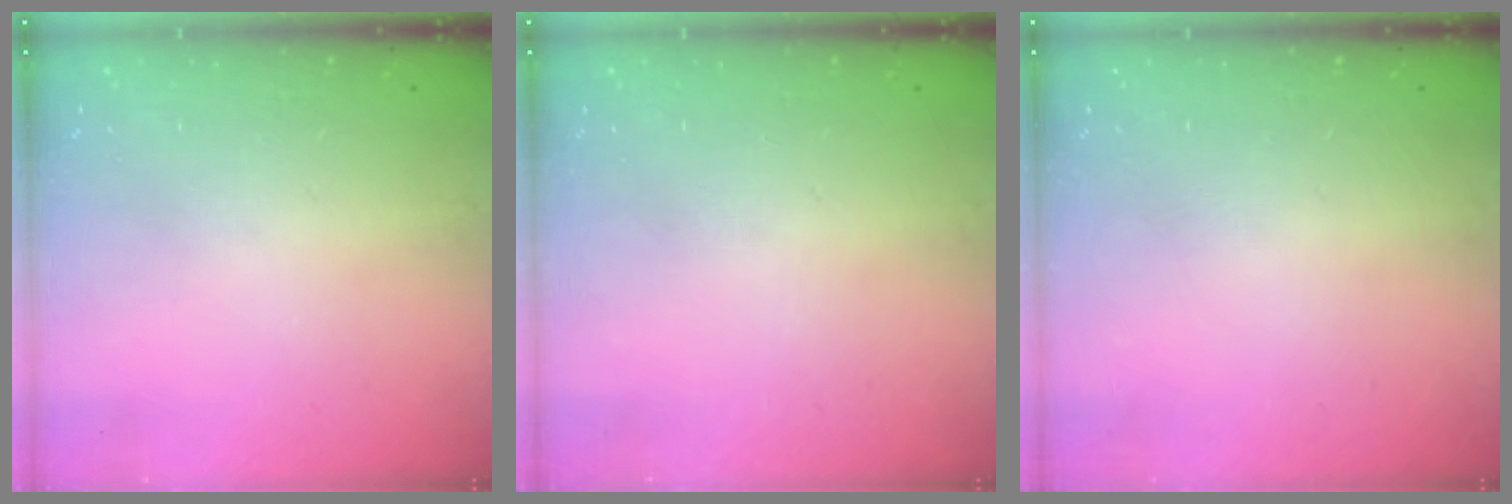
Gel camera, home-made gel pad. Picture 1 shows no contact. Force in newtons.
{"total": 0.0}
{"total": 0.0}